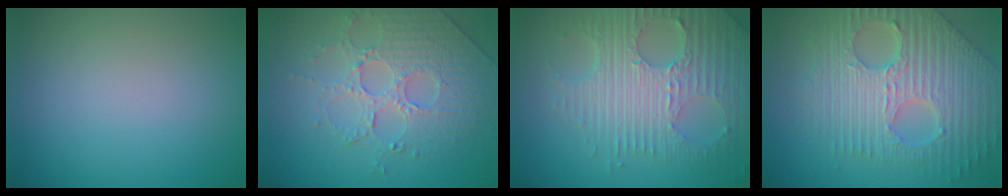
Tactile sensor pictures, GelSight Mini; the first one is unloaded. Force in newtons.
{"total": 4.7, "press": 3.9, "slide": 2.6}
{"total": 8.0, "press": 5.7, "slide": 5.6}
{"total": 10.0, "press": 6.9, "slide": 7.2}